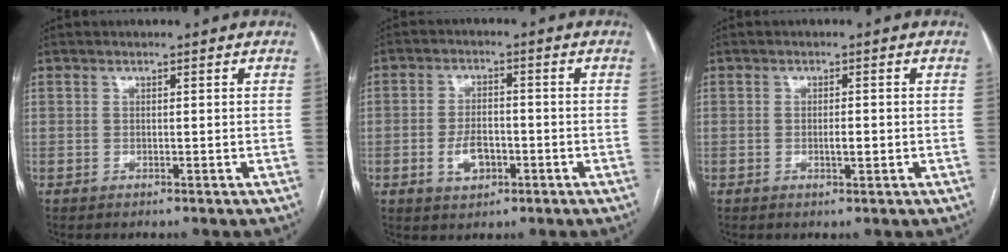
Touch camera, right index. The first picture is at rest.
{"total": 5.2, "force": [-1.8, 2.9, 3.8], "torque": [-0.074, 0.003, -0.027]}
{"total": 1.8, "force": [-0.3, 0.5, 1.7], "torque": [-0.028, 0.000, -0.001]}